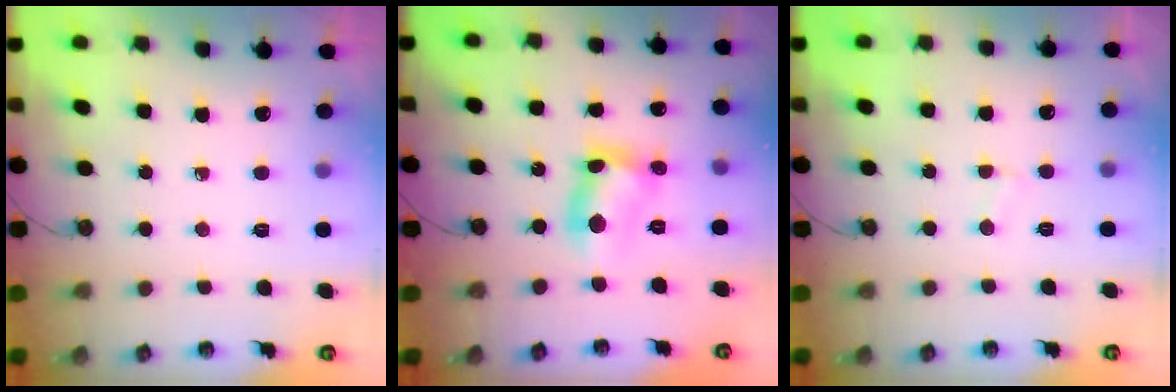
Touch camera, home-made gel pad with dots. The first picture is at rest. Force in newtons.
{"total": 10.8, "press": 10.7, "slide": 0.7}
{"total": 2.0, "press": 2.0, "slide": 0.2}